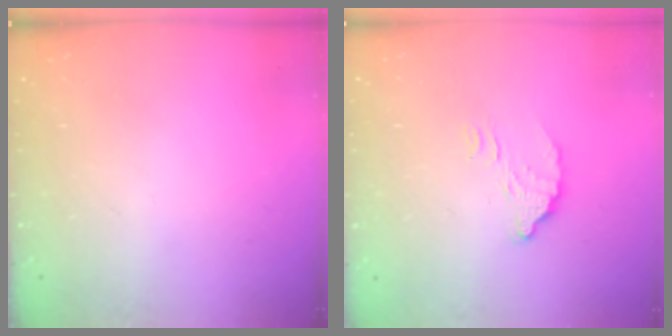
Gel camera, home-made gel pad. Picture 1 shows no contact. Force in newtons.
{"total": 6.7, "press": 6.7, "slide": 0.3}